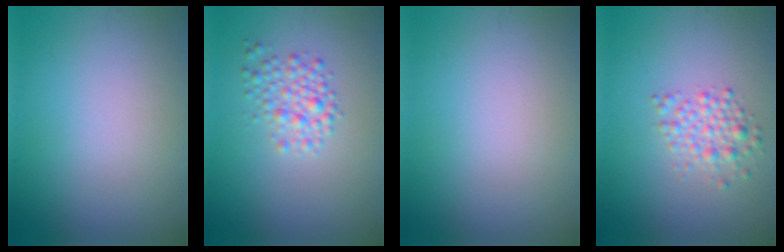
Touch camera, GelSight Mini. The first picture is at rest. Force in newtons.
{"total": 2.6, "press": 2.6, "slide": 0.1}
{"total": 0.0}
{"total": 2.5, "press": 2.5, "slide": 0.1}